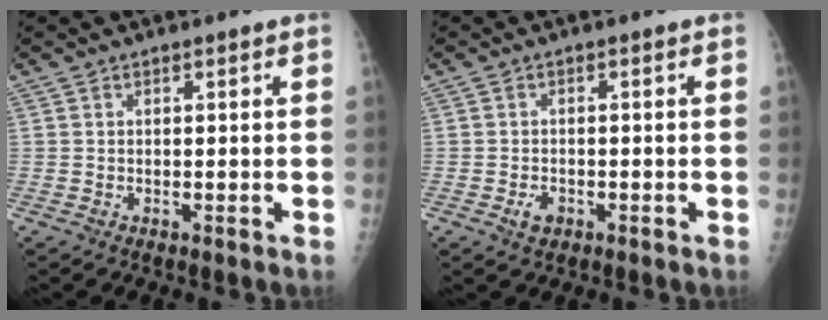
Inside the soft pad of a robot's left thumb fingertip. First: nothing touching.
{"total": 2.5, "force": [-1.1, 1.7, 1.4], "torque": [-0.018, 0.003, -0.015]}